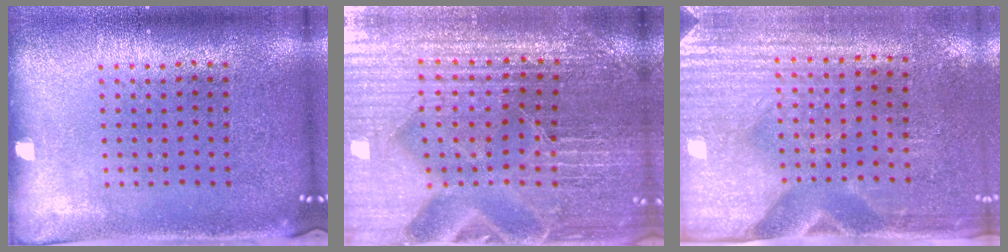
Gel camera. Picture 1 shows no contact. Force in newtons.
{"total": 4.4, "press": 4.3, "slide": 1.0}
{"total": 3.1, "press": 2.7, "slide": 1.5}